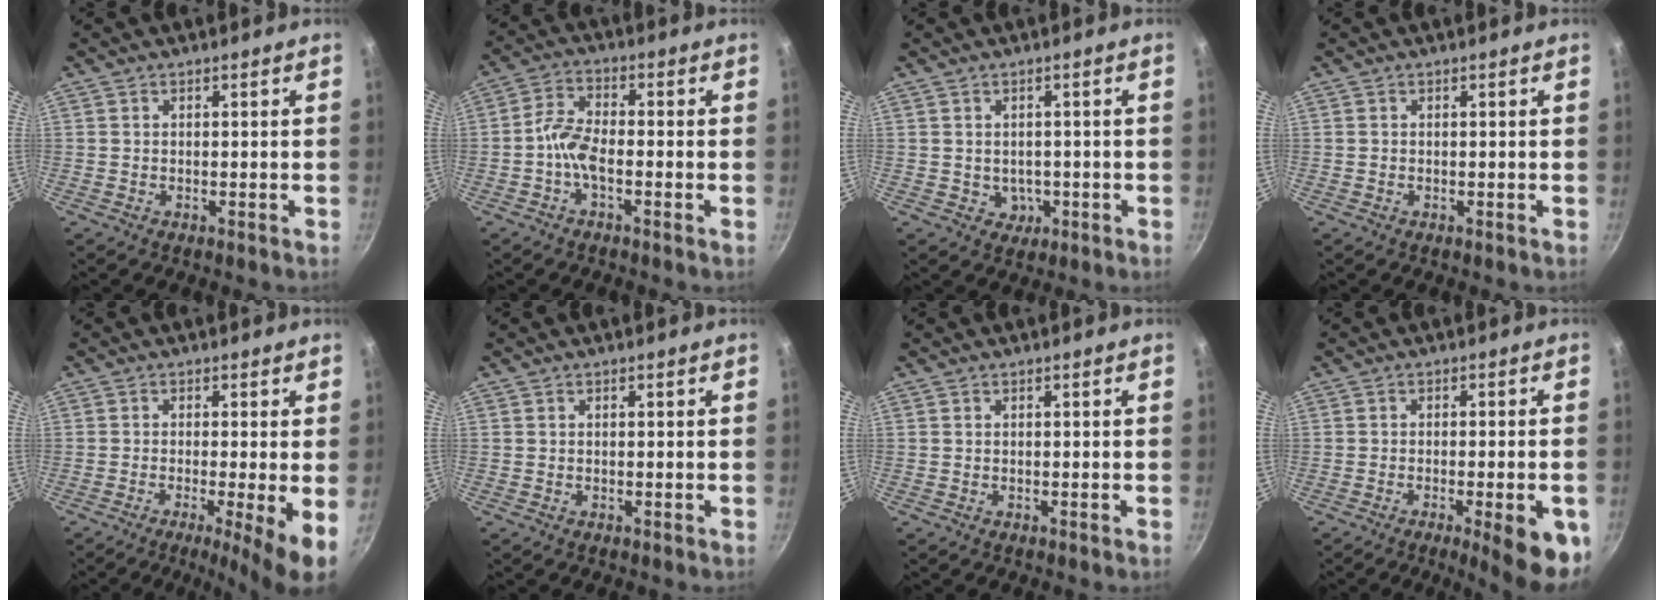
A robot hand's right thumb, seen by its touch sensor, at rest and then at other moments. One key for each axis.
{"total": 6.2, "fx": -1.8, "fy": 2.7, "fz": 5.3, "tx": -0.110, "ty": 0.016, "tz": -0.043}
{"total": 2.9, "fx": -0.6, "fy": 2.6, "fz": 1.2, "tx": -0.001, "ty": 0.003, "tz": -0.002}
{"total": 0.0}
{"total": 8.4, "fx": -2.7, "fy": 1.1, "fz": 7.9, "tx": -0.126, "ty": -0.019, "tz": -0.045}
{"total": 0.0}
{"total": 0.0}
{"total": 11.4, "fx": -4.9, "fy": 2.9, "fz": 10.0, "tx": -0.106, "ty": 0.002, "tz": -0.057}